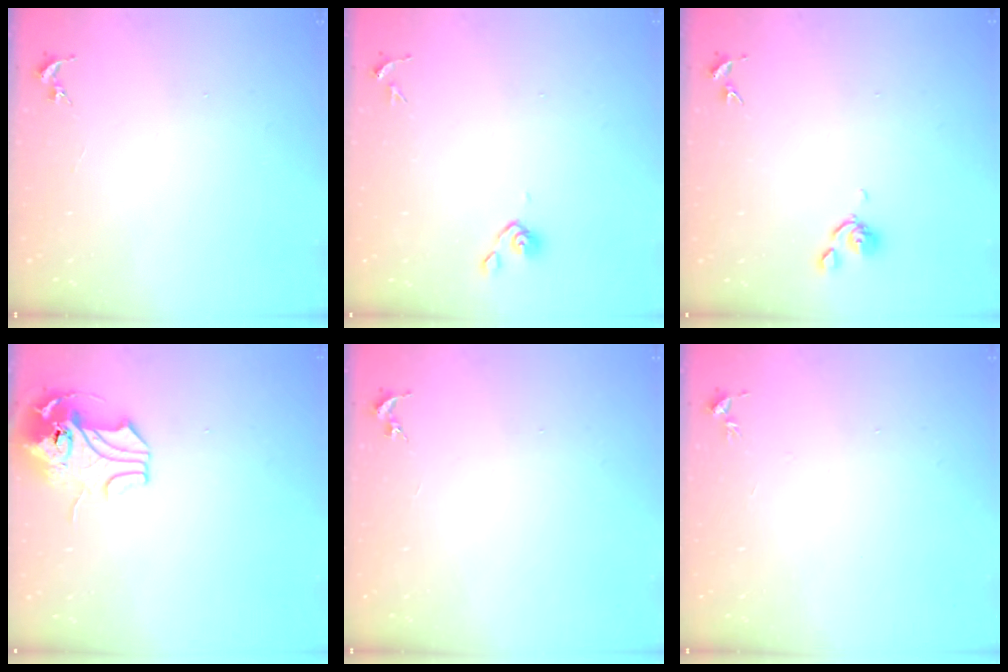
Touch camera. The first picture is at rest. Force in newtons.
{"total": 4.3, "press": 4.1, "slide": 1.3}
{"total": 6.4, "press": 6.2, "slide": 1.3}
{"total": 12.2, "press": 12.1, "slide": 1.7}
{"total": 0.0}
{"total": 3.4, "press": 3.3, "slide": 0.5}